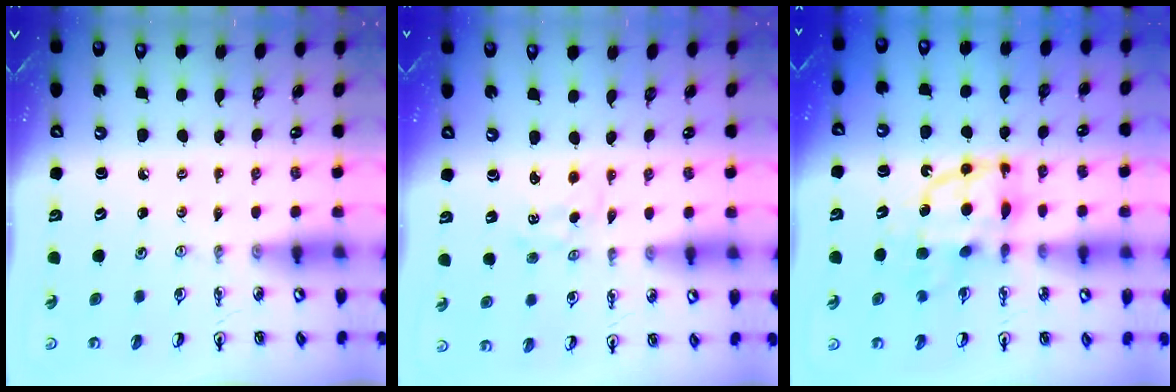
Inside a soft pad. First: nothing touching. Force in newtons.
{"total": 2.1, "press": 2.1, "slide": 0.2}
{"total": 11.1, "press": 11.0, "slide": 0.9}